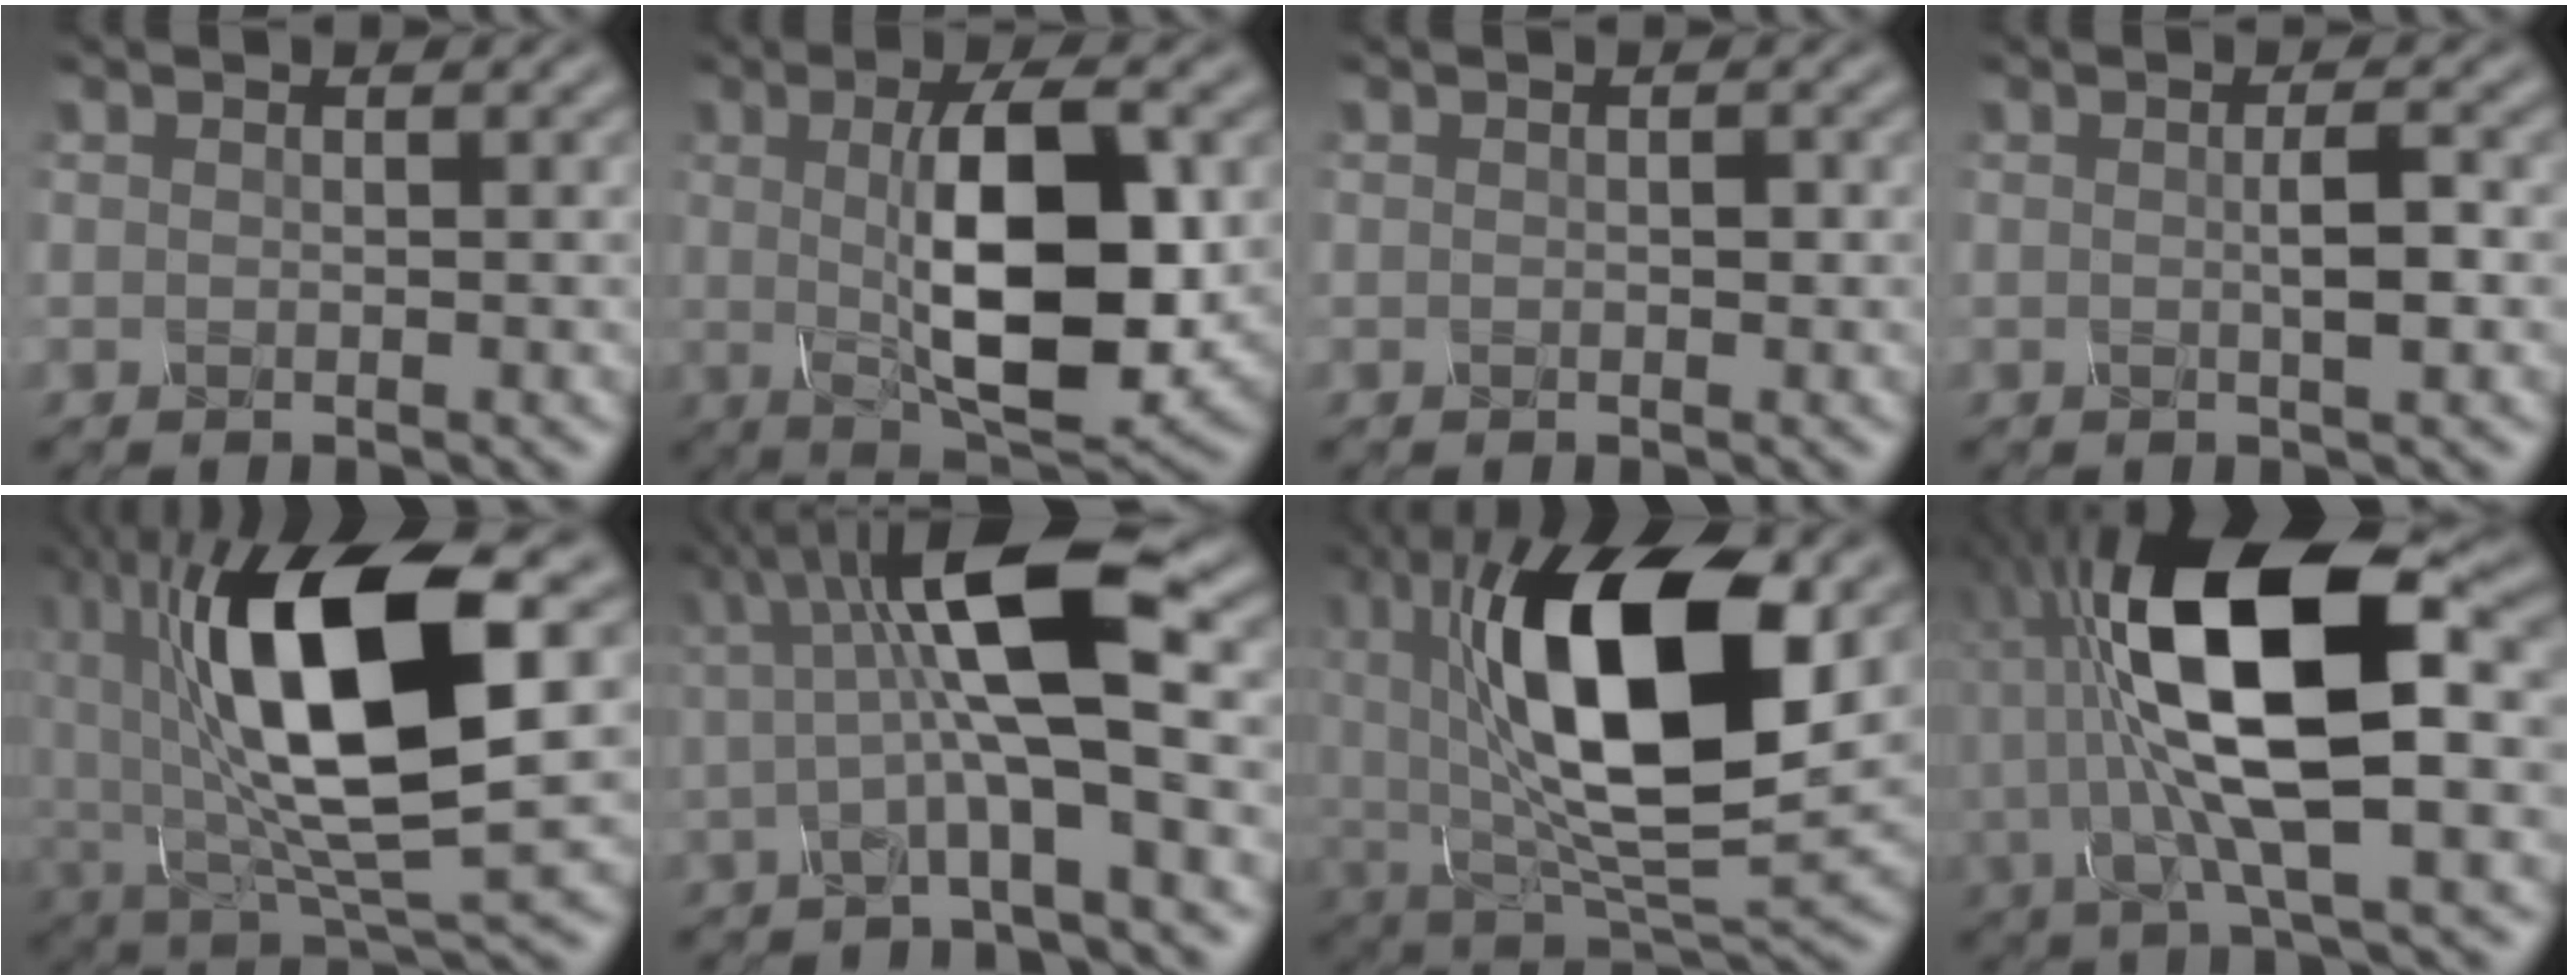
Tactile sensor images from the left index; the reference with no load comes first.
{"total": 10.8, "force": [0.5, 3.8, 10.1], "torque": [-0.155, 0.000, 0.011]}
{"total": 0.5, "force": [0.1, 0.3, 0.4], "torque": [-0.004, -0.001, -0.001]}
{"total": 2.2, "force": [0.0, 0.3, 2.2], "torque": [-0.039, 0.003, -0.001]}
{"total": 14.4, "force": [2.1, 5.6, 13.1], "torque": [-0.225, -0.002, 0.035]}
{"total": 8.8, "force": [1.5, 2.0, 8.5], "torque": [-0.144, 0.008, 0.019]}
{"total": 15.3, "force": [3.5, 6.5, 13.4], "torque": [-0.226, -0.001, 0.055]}
{"total": 13.7, "force": [1.4, 4.4, 12.9], "torque": [-0.241, 0.015, 0.019]}